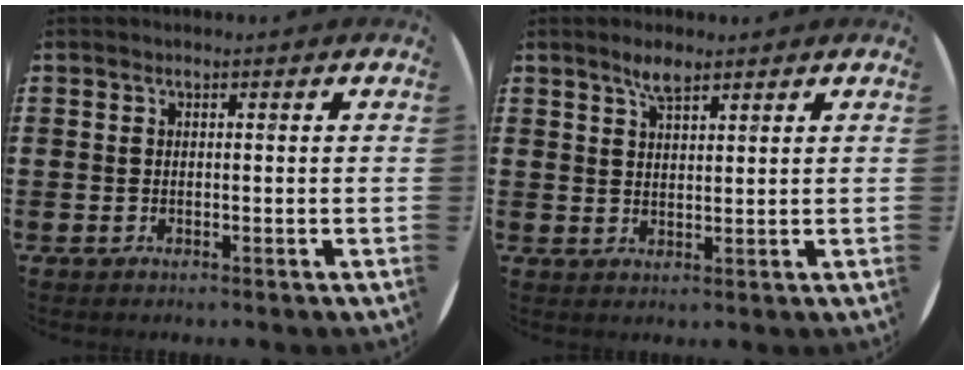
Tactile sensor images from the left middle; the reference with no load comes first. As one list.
[{"total": 3.3, "force": [2.6, 0.9, 1.9], "torque": [-0.033, 0.003, 0.044]}]